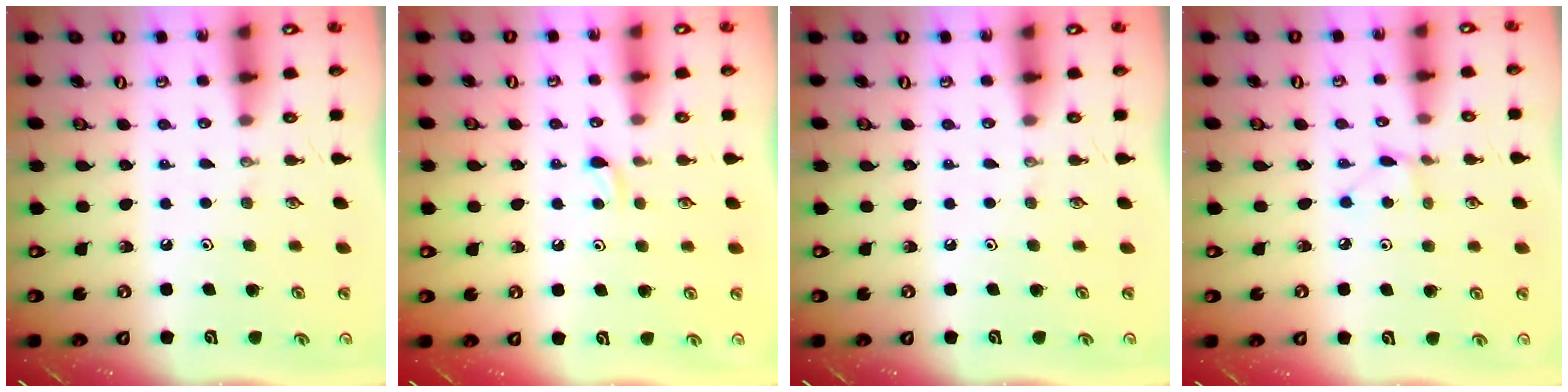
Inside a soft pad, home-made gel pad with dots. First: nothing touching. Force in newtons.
{"total": 3.3, "press": 3.3, "slide": 0.5}
{"total": 0.0}
{"total": 2.7, "press": 2.7, "slide": 0.3}